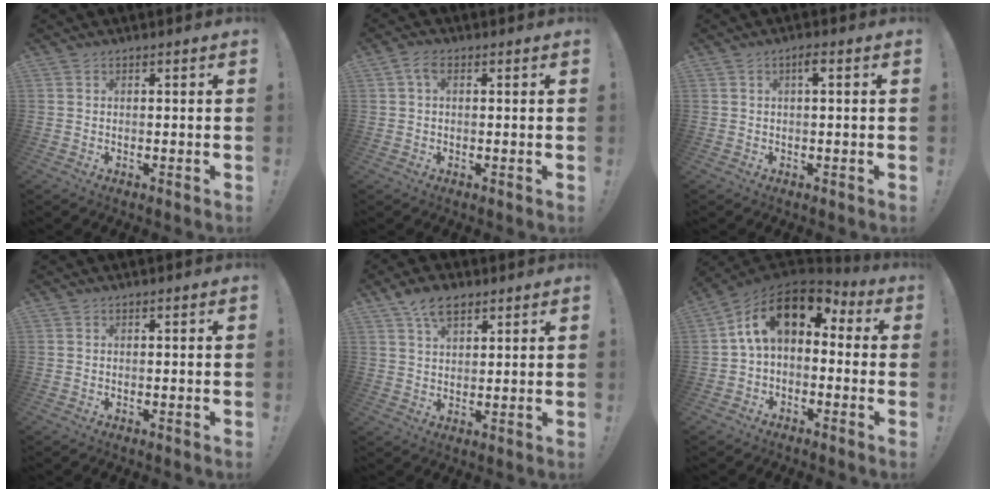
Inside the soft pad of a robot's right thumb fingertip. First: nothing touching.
{"total": 3.3, "force": [1.0, 1.7, 2.7], "torque": [-0.051, 0.006, 0.017]}
{"total": 1.8, "force": [0.3, 0.2, 1.7], "torque": [-0.027, 0.001, 0.001]}
{"total": 0.0}
{"total": 7.5, "force": [4.7, 4.3, 4.1], "torque": [-0.073, -0.012, 0.088]}
{"total": 13.9, "force": [4.6, 7.6, 10.7], "torque": [-0.182, -0.008, 0.083]}